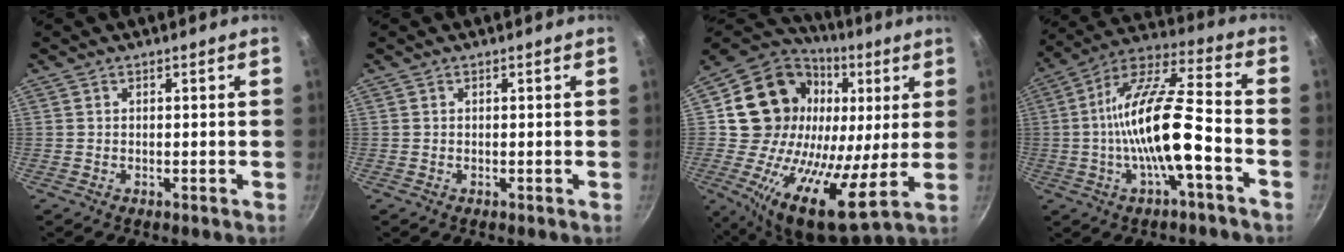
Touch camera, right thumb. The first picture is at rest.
{"total": 0.0}
{"total": 24.8, "force": [4.4, 16.5, 18.0], "torque": [-0.304, -0.020, 0.057]}
{"total": 17.3, "force": [-4.2, 5.0, 16.0], "torque": [-0.290, 0.040, -0.088]}